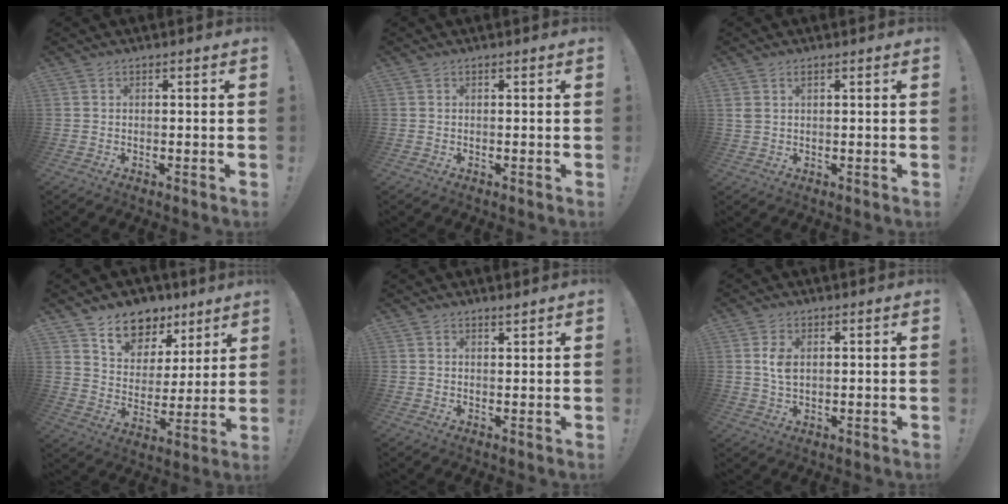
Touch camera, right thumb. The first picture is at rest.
{"total": 0.0}
{"total": 1.6, "force": [0.8, 0.8, 1.2], "torque": [-0.018, -0.001, 0.014]}
{"total": 11.2, "force": [7.8, 7.4, 2.9], "torque": [-0.050, -0.054, 0.151]}
{"total": 1.4, "force": [1.3, 0.2, 0.5], "torque": [-0.003, -0.008, 0.022]}
{"total": 4.6, "force": [1.0, 2.6, 3.6], "torque": [-0.071, -0.001, 0.015]}